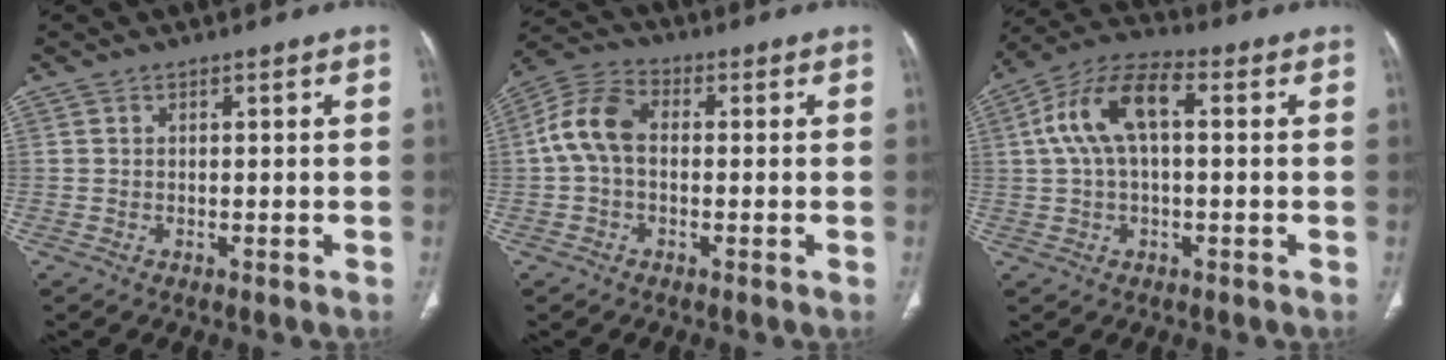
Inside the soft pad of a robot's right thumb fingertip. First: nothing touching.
{"total": 8.7, "force": [0.0, 5.7, 6.6], "torque": [-0.131, 0.026, -0.011]}
{"total": 11.7, "force": [2.0, 5.7, 10.0], "torque": [-0.202, 0.039, 0.030]}